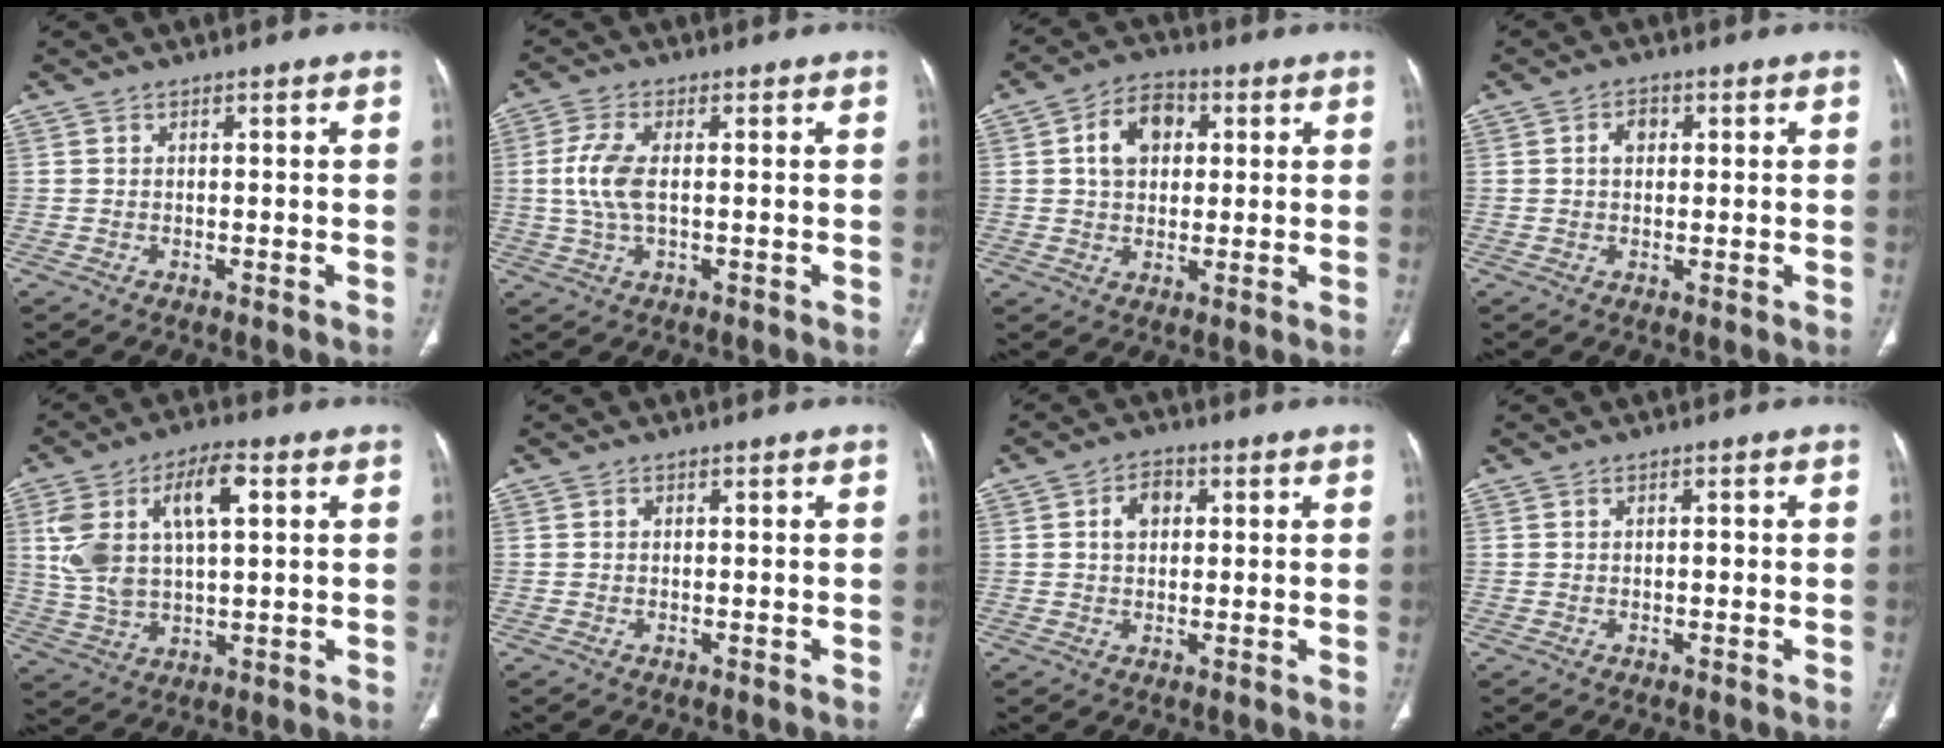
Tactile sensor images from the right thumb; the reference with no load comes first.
{"total": 6.5, "force": [0.1, 2.9, 5.9], "torque": [-0.146, 0.004, -0.001]}
{"total": 9.0, "force": [2.1, 6.5, 5.9], "torque": [-0.074, 0.008, 0.028]}
{"total": 2.8, "force": [0.6, 2.0, 1.8], "torque": [-0.020, 0.007, 0.007]}
{"total": 14.3, "force": [4.0, 6.9, 11.9], "torque": [-0.228, 0.011, 0.079]}
{"total": 0.0}
{"total": 4.6, "force": [1.1, 3.3, 3.0], "torque": [-0.039, 0.009, 0.015]}
{"total": 0.6, "force": [-0.1, 0.3, 0.5], "torque": [-0.003, 0.001, -0.004]}